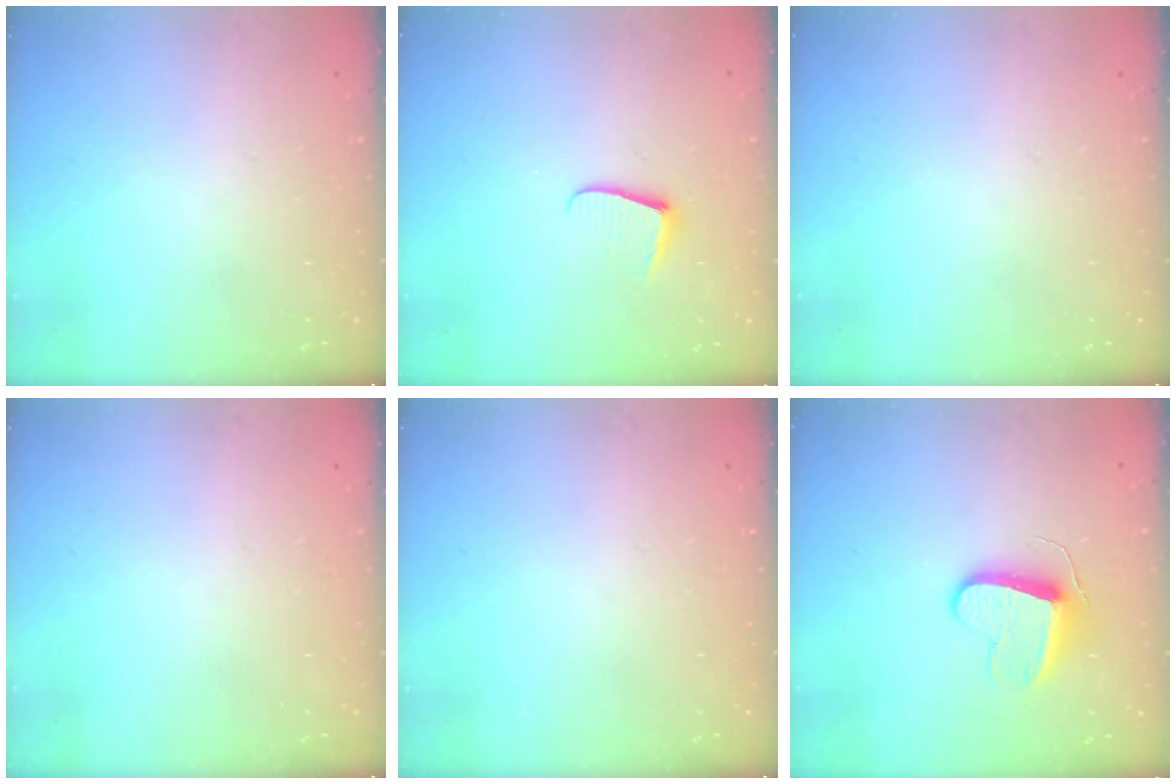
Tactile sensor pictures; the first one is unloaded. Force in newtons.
{"total": 5.7, "press": 5.7, "slide": 0.6}
{"total": 0.0}
{"total": 0.0}
{"total": 0.0}
{"total": 9.2, "press": 9.2, "slide": 0.3}